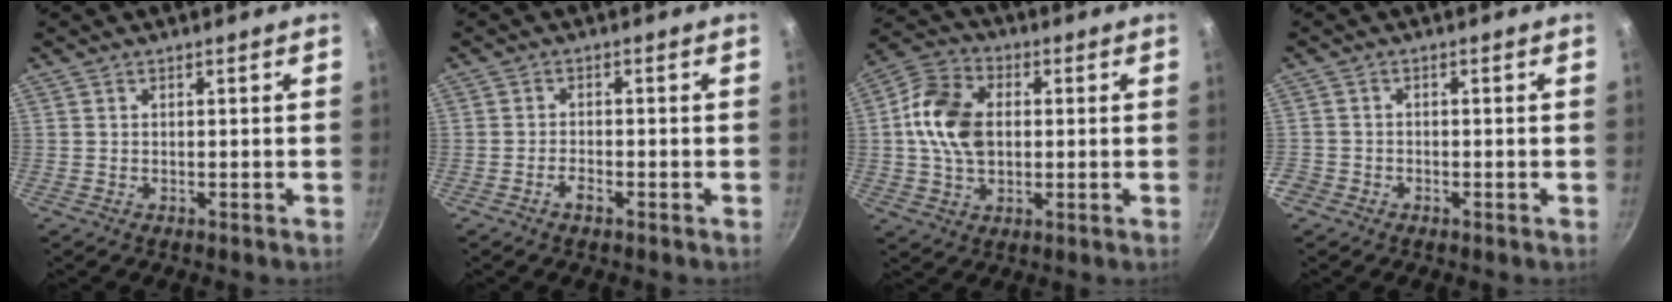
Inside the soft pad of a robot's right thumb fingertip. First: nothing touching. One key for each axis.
{"total": 2.1, "fx": -1.4, "fy": 0.8, "fz": 1.4, "tx": -0.026, "ty": 0.013, "tz": -0.029}
{"total": 12.8, "fx": 0.9, "fy": 8.8, "fz": 9.2, "tx": -0.156, "ty": 0.014, "tz": 0.002}
{"total": 2.8, "fx": -1.8, "fy": 2.0, "fz": 0.7, "tx": -0.021, "ty": 0.011, "tz": -0.036}